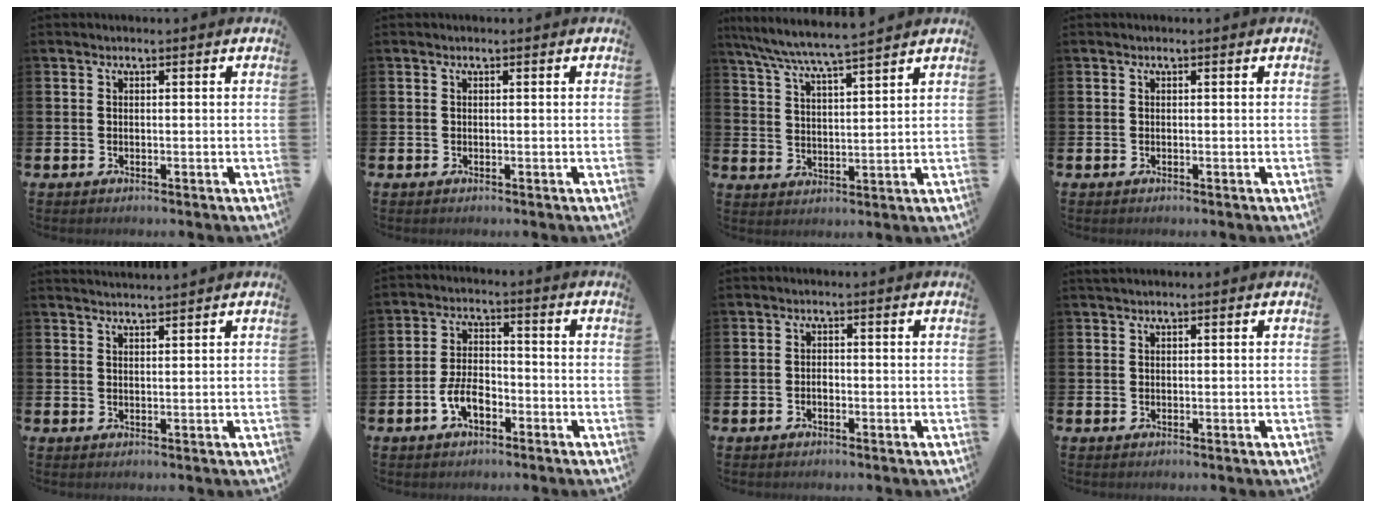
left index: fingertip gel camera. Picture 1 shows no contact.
{"total": 0.0}
{"total": 6.5, "force": [6.2, -0.2, 1.9], "torque": [-0.056, -0.038, 0.109]}
{"total": 0.0}
{"total": 1.8, "force": [1.8, -0.3, -0.1], "torque": [0.008, -0.011, 0.031]}
{"total": 4.6, "force": [-2.3, 2.4, 3.3], "torque": [-0.062, 0.009, -0.044]}
{"total": 0.9, "force": [-0.5, 0.6, 0.5], "torque": [-0.001, -0.002, -0.012]}
{"total": 0.7, "force": [0.6, 0.0, 0.2], "torque": [0.003, -0.001, 0.010]}